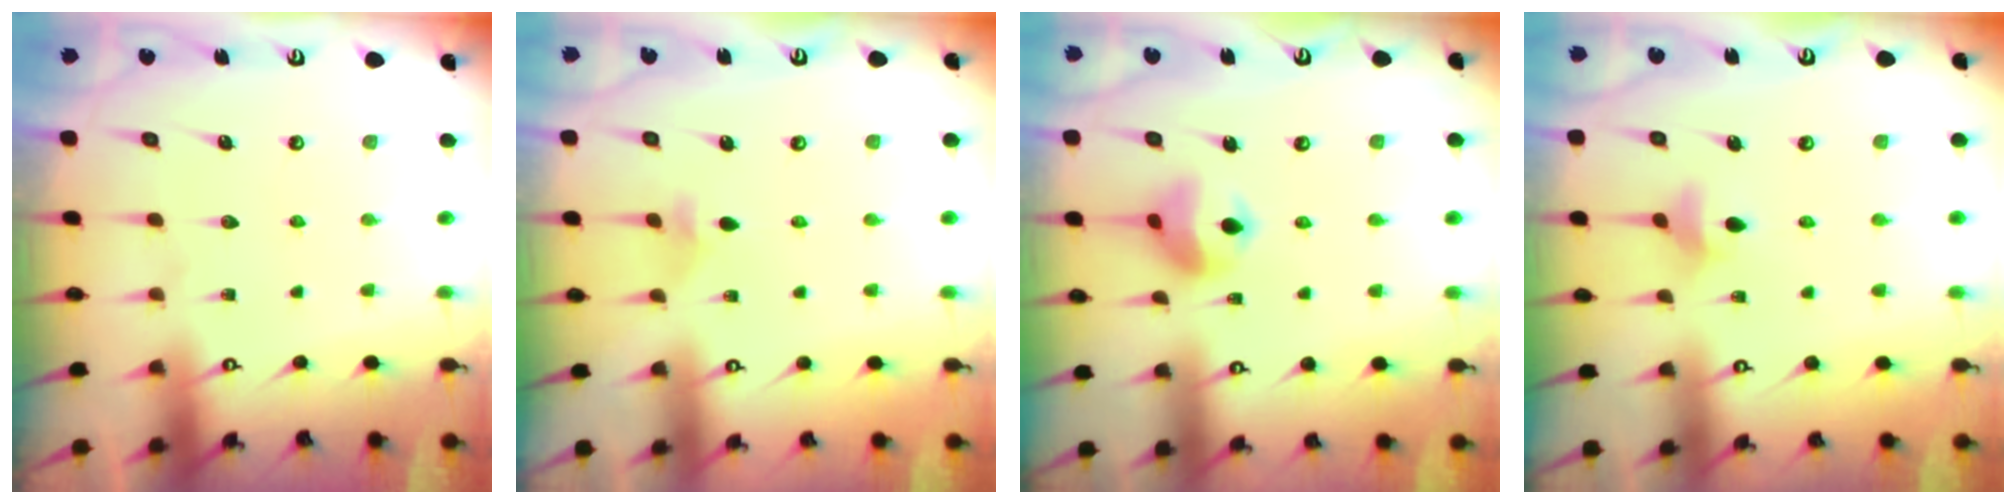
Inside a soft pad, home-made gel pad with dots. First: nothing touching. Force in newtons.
{"total": 2.2, "press": 2.1, "slide": 0.6}
{"total": 9.8, "press": 9.7, "slide": 1.1}
{"total": 4.8, "press": 4.7, "slide": 1.0}